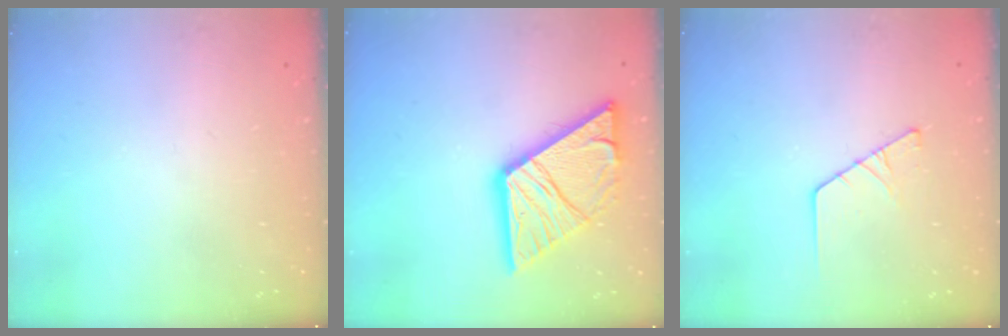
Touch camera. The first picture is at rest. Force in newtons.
{"total": 20.1, "press": 20.0, "slide": 2.1}
{"total": 2.5, "press": 2.5, "slide": 0.3}